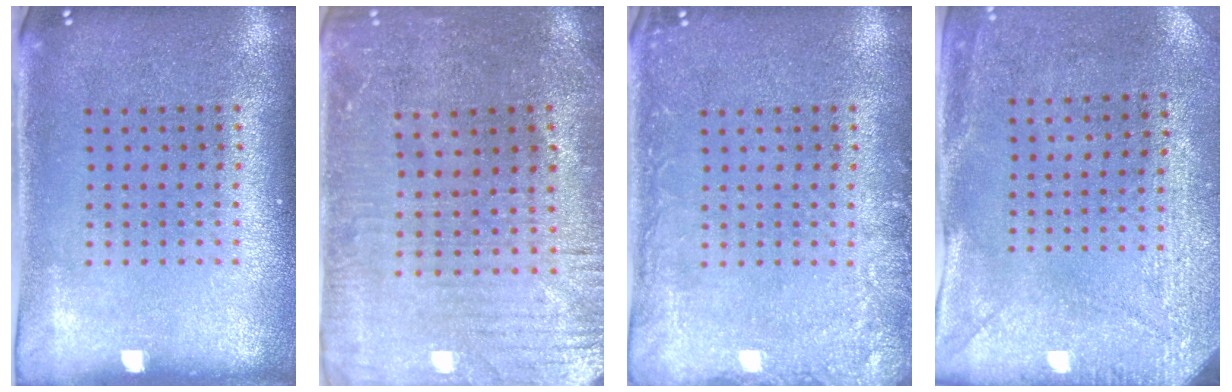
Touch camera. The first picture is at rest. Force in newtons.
{"total": 1.1, "press": 1.0, "slide": 0.4}
{"total": 2.2, "press": 2.1, "slide": 0.2}
{"total": 2.9, "press": 2.3, "slide": 1.8}